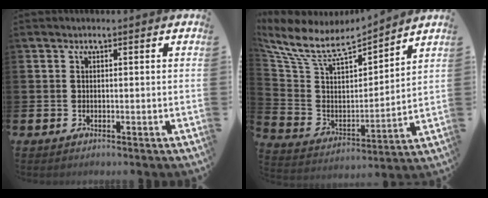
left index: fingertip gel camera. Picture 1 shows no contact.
{"total": 7.8, "force": [6.9, 2.6, 2.7], "torque": [-0.092, -0.052, 0.117]}